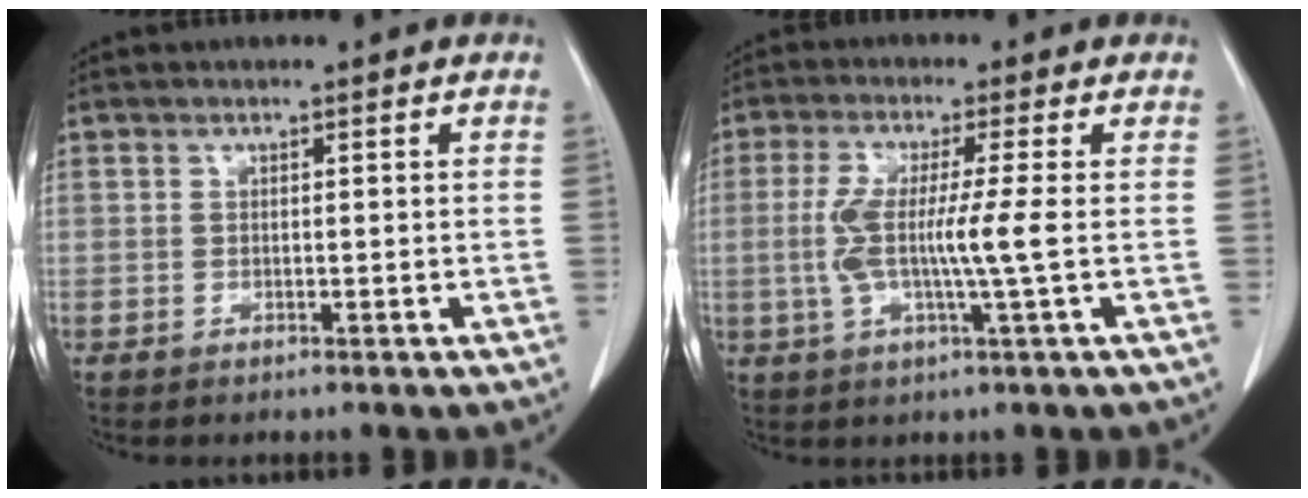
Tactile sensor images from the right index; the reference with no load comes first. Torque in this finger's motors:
{"motor_torque": [1.16, -0.24, 0.65, 0.18]}